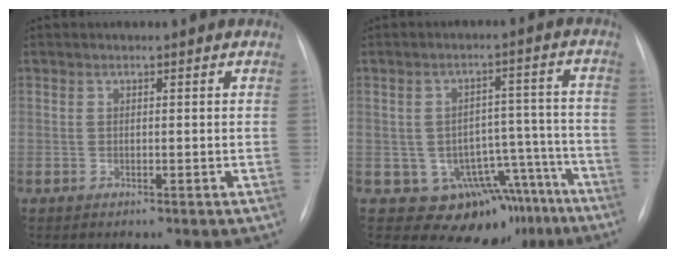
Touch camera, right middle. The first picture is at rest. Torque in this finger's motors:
{"motor_torque": [0.58, -0.62, 0.02, 0.00]}